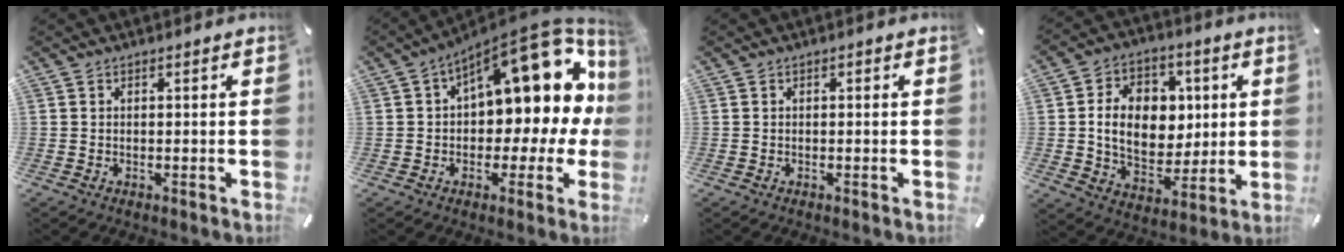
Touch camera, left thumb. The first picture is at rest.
{"total": 16.5, "force": [6.8, 8.5, 12.4], "torque": [-0.160, -0.061, 0.109]}
{"total": 0.0}
{"total": 14.1, "force": [1.9, 11.3, 8.2], "torque": [-0.137, 0.004, 0.041]}